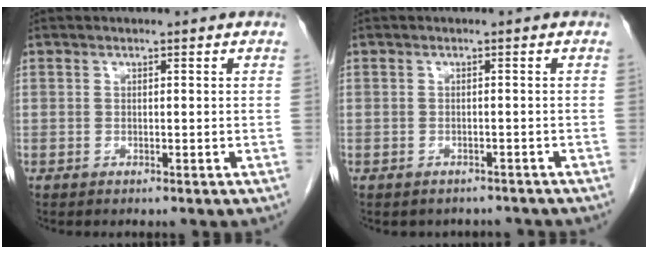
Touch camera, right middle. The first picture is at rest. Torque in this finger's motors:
{"motor_torque": [0.04, -0.03, 0.01, 0.01]}